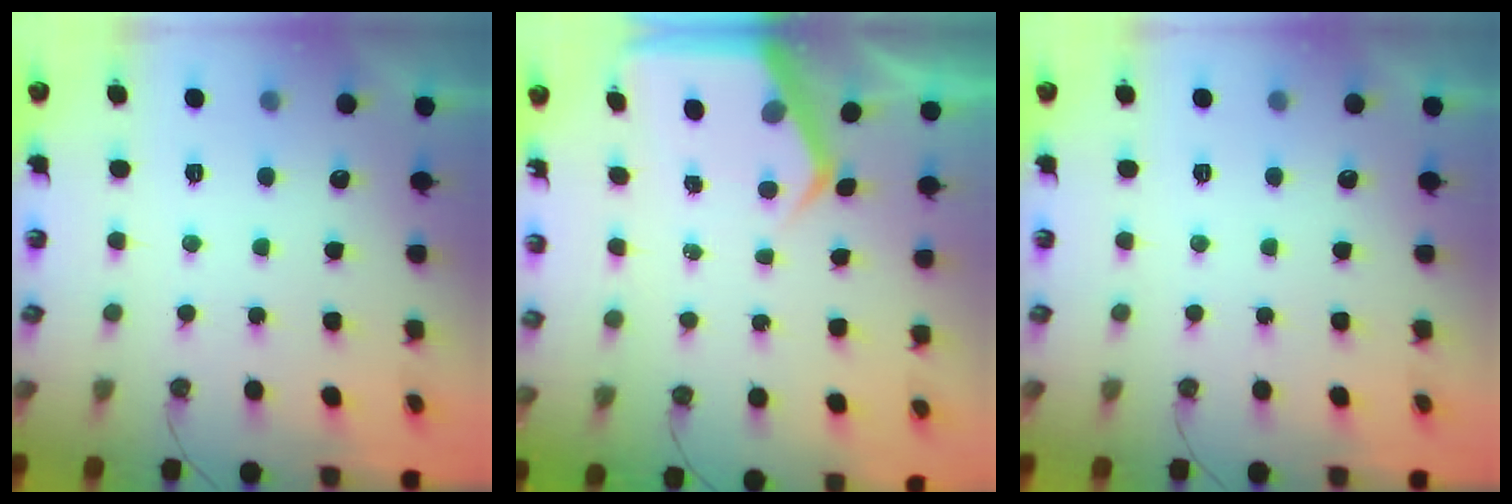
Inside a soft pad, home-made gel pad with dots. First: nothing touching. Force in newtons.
{"total": 5.5, "press": 5.5, "slide": 0.4}
{"total": 0.0}